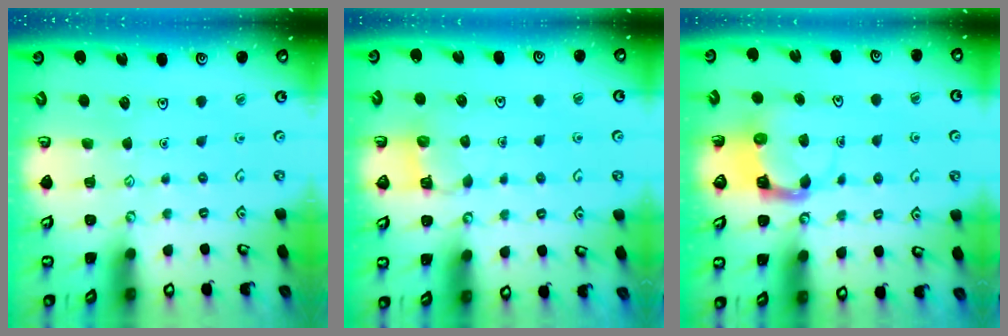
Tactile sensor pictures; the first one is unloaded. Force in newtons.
{"total": 3.9, "press": 3.9, "slide": 0.3}
{"total": 4.4, "press": 4.4, "slide": 0.2}